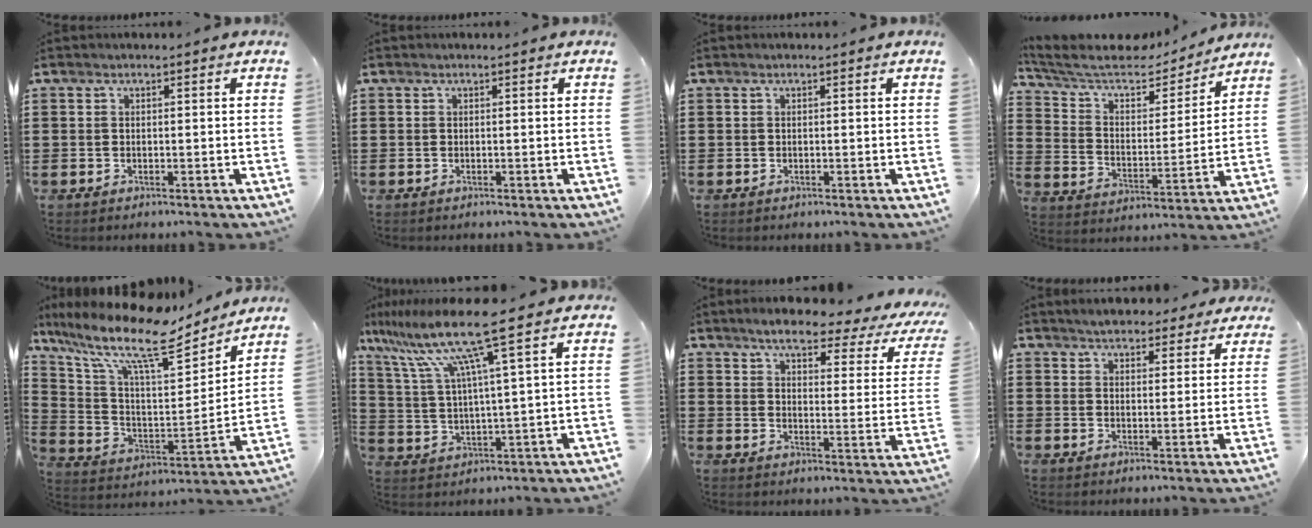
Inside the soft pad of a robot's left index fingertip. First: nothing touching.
{"total": 0.0}
{"total": 0.0}
{"total": 7.6, "force": [6.3, 2.6, 3.4], "torque": [-0.096, -0.035, 0.105]}
{"total": 15.1, "force": [11.0, 3.8, 9.7], "torque": [-0.198, -0.068, 0.180]}
{"total": 12.4, "force": [7.9, -0.1, 9.6], "torque": [-0.225, -0.031, 0.123]}
{"total": 6.3, "force": [5.3, 1.0, 3.3], "torque": [-0.073, -0.032, 0.083]}
{"total": 3.8, "force": [3.7, 1.1, 0.4], "torque": [-0.020, -0.005, 0.069]}